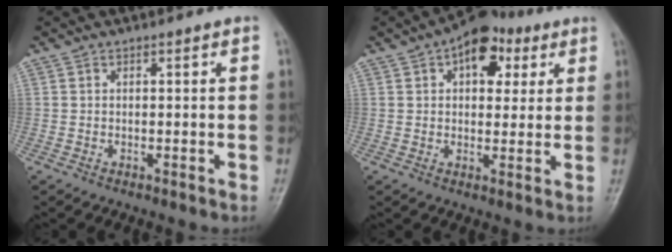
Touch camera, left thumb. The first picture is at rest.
{"total": 10.5, "force": [4.5, 6.3, 7.1], "torque": [-0.063, 0.003, 0.058]}